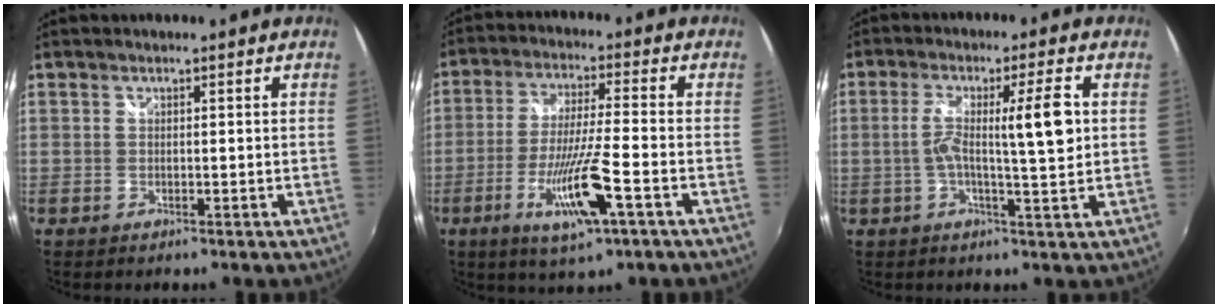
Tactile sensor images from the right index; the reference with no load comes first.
{"total": 12.6, "force": [-5.2, 1.1, 11.4], "torque": [-0.224, -0.021, -0.094]}
{"total": 8.7, "force": [0.3, 0.1, 8.7], "torque": [-0.145, -0.001, 0.005]}